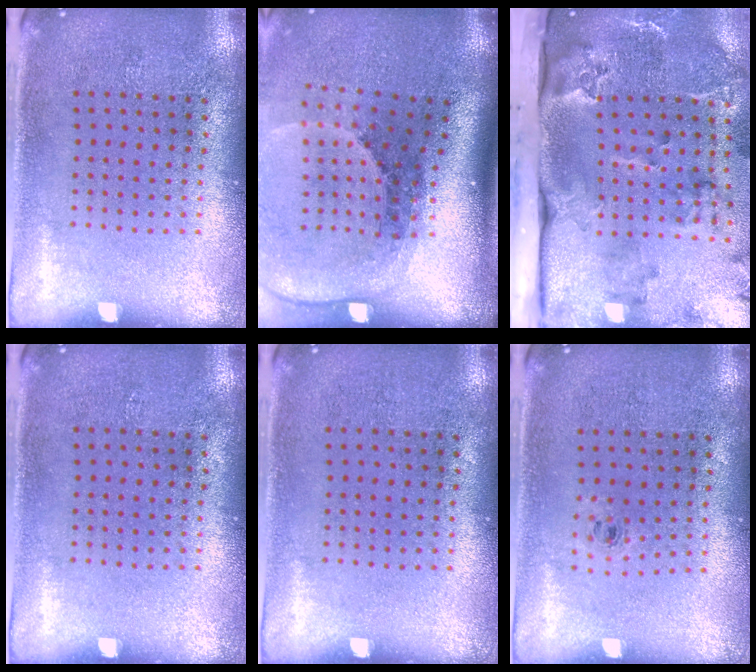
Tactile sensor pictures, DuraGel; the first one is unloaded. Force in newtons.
{"total": 2.7, "press": 1.8, "slide": 2.0}
{"total": 3.9, "press": 2.7, "slide": 2.8}
{"total": 0.0}
{"total": 0.0}
{"total": 0.6, "press": 0.3, "slide": 0.5}